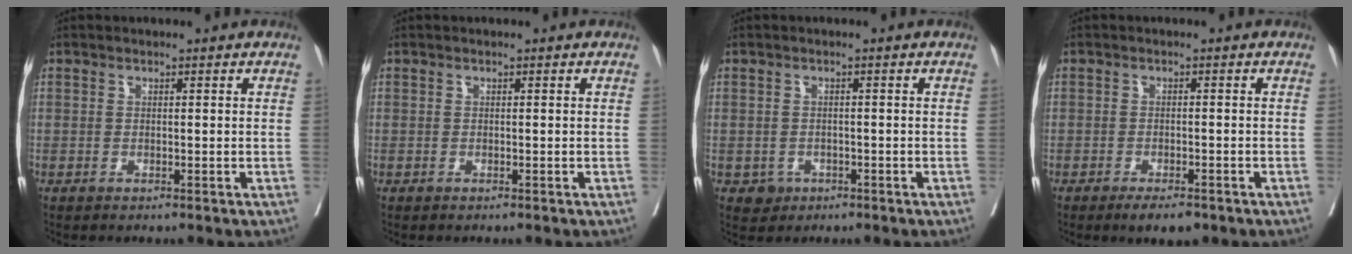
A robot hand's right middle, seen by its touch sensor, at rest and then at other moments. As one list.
[{"total": 0.0}, {"total": 2.2, "force": [-1.0, 1.9, 0.4], "torque": [0.000, 0.007, -0.010]}, {"total": 3.5, "force": [-2.5, 1.2, 2.2], "torque": [-0.029, -0.003, -0.033]}]